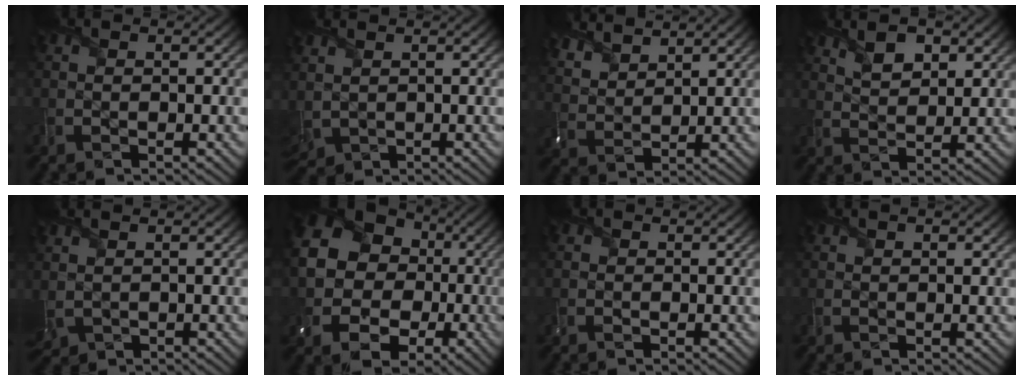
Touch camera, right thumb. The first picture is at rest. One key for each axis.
{"total": 4.0, "fx": 1.0, "fy": 2.8, "fz": 2.7, "tx": -0.097, "ty": -0.008, "tz": 0.025}
{"total": 6.5, "fx": 5.5, "fy": 2.0, "fz": 2.7, "tx": -0.074, "ty": 0.005, "tz": 0.111}
{"total": 5.4, "fx": 3.2, "fy": 2.4, "fz": 3.5, "tx": -0.071, "ty": 0.002, "tz": 0.066}
{"total": 3.5, "fx": 1.1, "fy": 2.3, "fz": 2.4, "tx": -0.079, "ty": -0.003, "tz": 0.028}
{"total": 18.6, "fx": 0.2, "fy": 16.3, "fz": 9.0, "tx": -0.215, "ty": -0.012, "tz": -0.021}
{"total": 0.6, "fx": 0.2, "fy": 0.5, "fz": 0.2, "tx": -0.002, "ty": -0.001, "tz": 0.005}
{"total": 1.4, "fx": 0.9, "fy": 0.5, "fz": 1.0, "tx": -0.020, "ty": -0.002, "tz": 0.015}